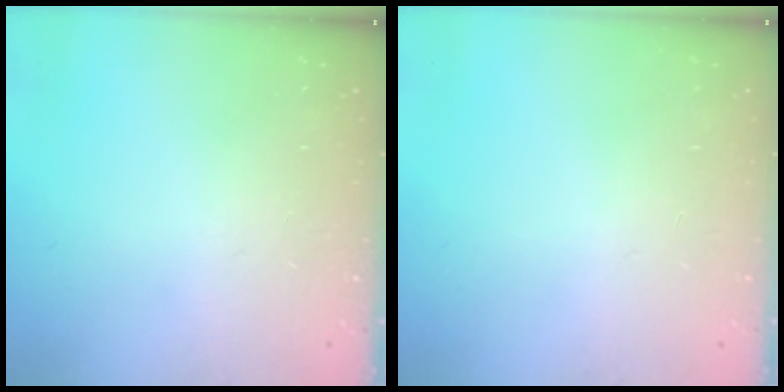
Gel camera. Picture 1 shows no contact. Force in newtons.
{"total": 0.0}